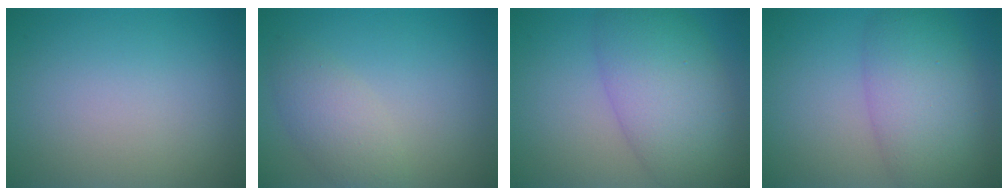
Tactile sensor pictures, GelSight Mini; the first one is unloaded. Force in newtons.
{"total": 2.9, "press": 2.9, "slide": 0.2}
{"total": 8.1, "press": 8.1, "slide": 0.2}
{"total": 7.1, "press": 7.1, "slide": 0.2}